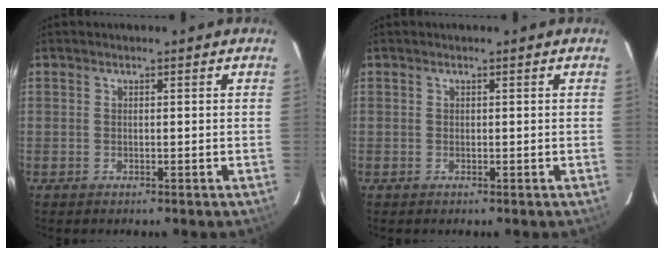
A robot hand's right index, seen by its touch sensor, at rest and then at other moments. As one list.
[{"total": 0.0}]